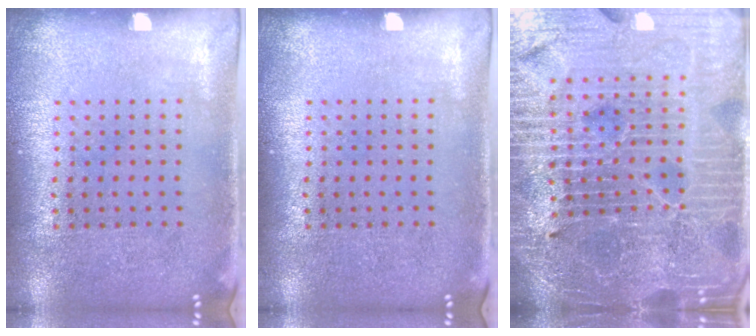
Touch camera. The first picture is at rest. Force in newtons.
{"total": 0.0}
{"total": 6.2, "press": 5.6, "slide": 2.7}